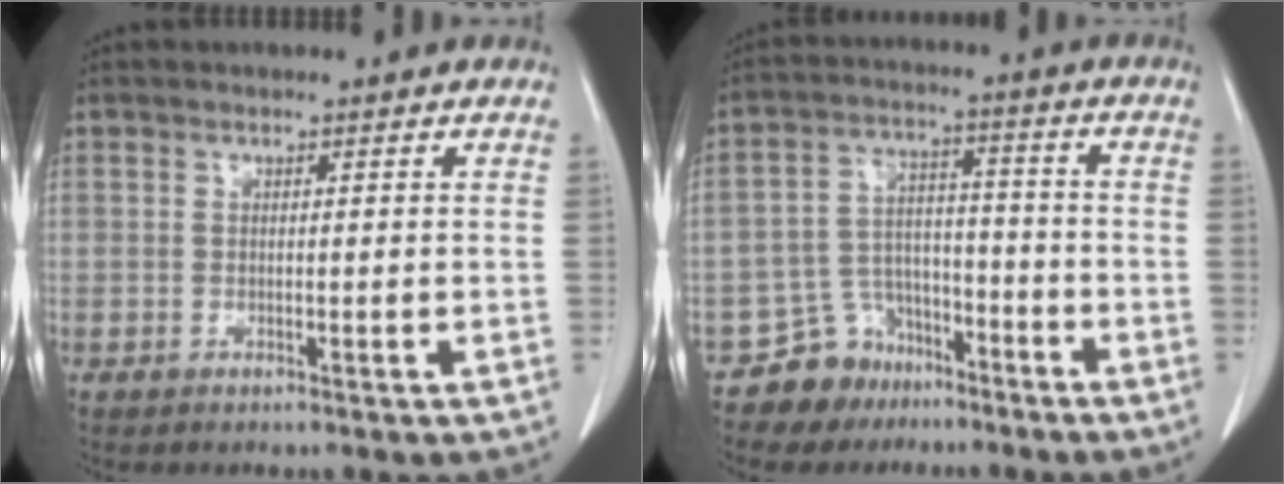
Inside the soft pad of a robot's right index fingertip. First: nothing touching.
{"total": 7.9, "force": [-5.6, 5.5, 0.8], "torque": [-0.017, 0.025, -0.093]}